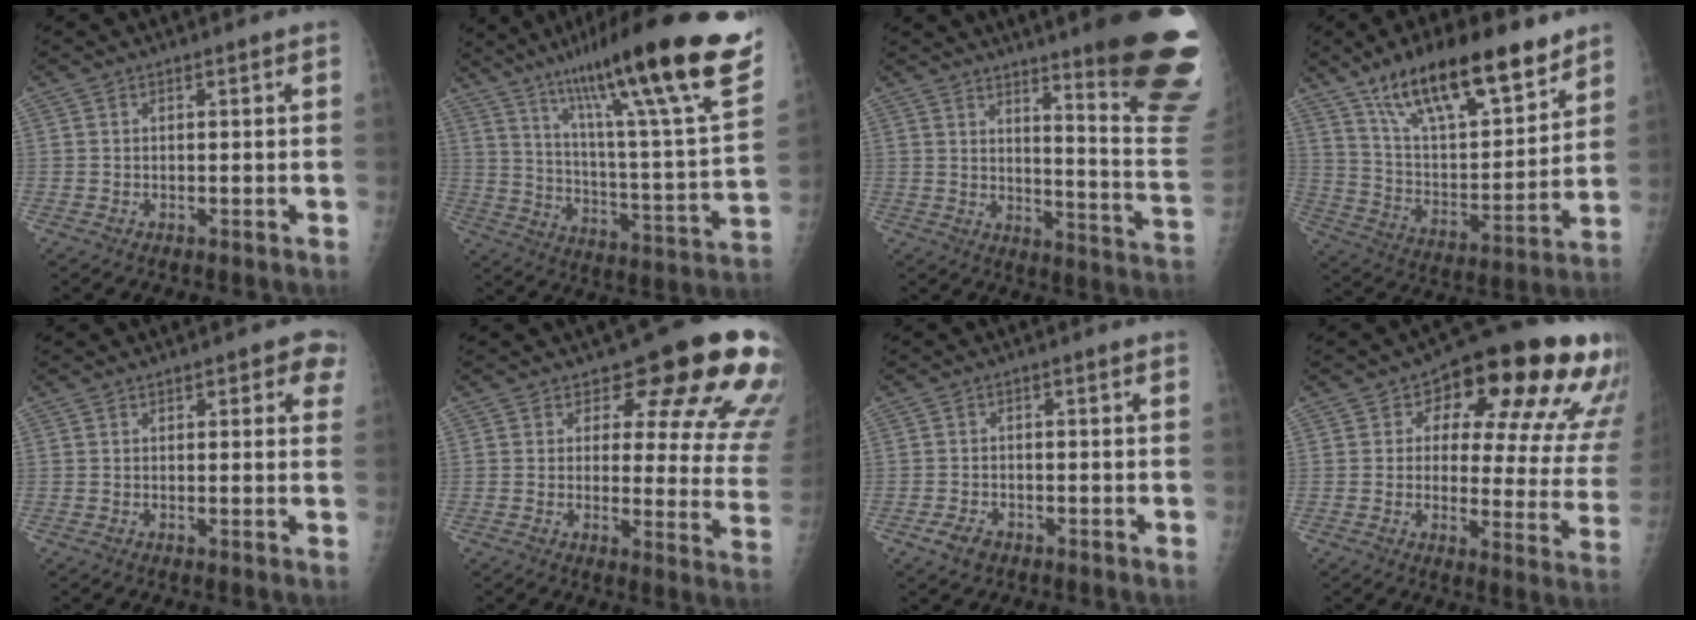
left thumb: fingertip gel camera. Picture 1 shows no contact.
{"total": 31.0, "force": [19.5, 3.2, 23.9], "torque": [-0.346, -0.059, 0.301]}
{"total": 22.0, "force": [14.4, 2.3, 16.5], "torque": [-0.177, -0.105, 0.187]}
{"total": 23.0, "force": [15.5, 8.1, 15.0], "torque": [-0.215, -0.054, 0.268]}
{"total": 4.3, "force": [2.2, 2.1, 3.0], "torque": [-0.003, -0.003, 0.016]}
{"total": 16.9, "force": [11.9, 6.6, 10.0], "torque": [-0.069, -0.077, 0.120]}
{"total": 3.2, "force": [-1.9, 1.9, 1.7], "torque": [-0.031, 0.007, -0.031]}
{"total": 22.0, "force": [10.1, 9.3, 17.2], "torque": [-0.178, -0.018, 0.128]}